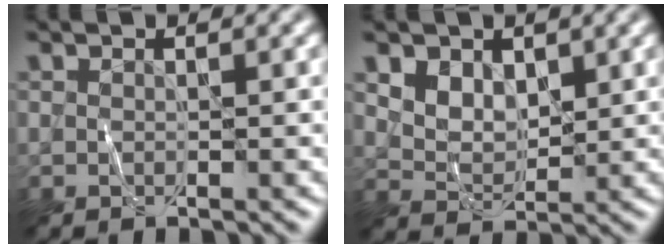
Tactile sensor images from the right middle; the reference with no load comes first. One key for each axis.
{"total": 3.7, "fx": 1.9, "fy": 2.5, "fz": 1.9, "tx": -0.045, "ty": -0.007, "tz": 0.043}